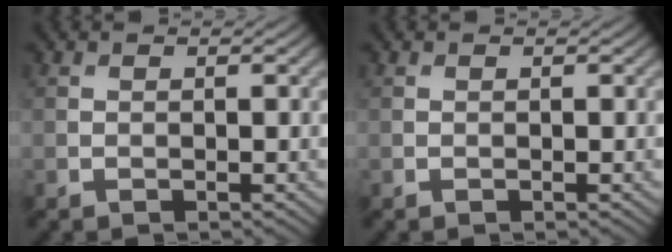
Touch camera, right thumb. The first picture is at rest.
{"total": 0.0}